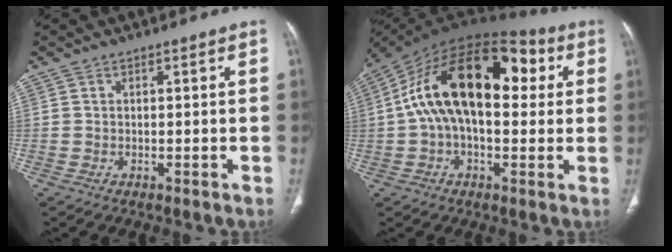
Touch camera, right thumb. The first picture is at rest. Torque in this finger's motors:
{"motor_torque": [1.53, 3.30, 2.54, -0.20, 0.59]}